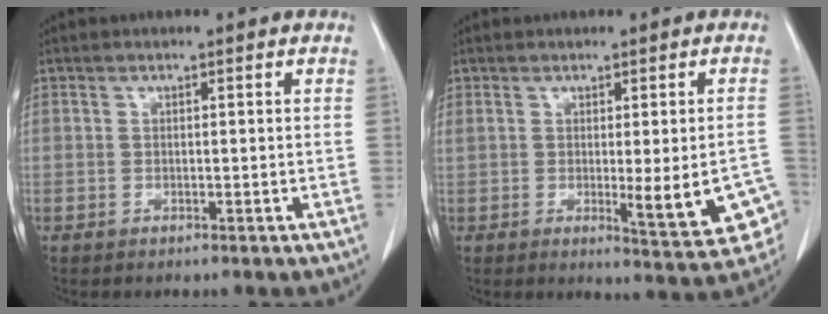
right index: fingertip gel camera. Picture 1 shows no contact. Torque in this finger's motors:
{"motor_torque": [1.12, -0.25, 0.71, 0.14]}